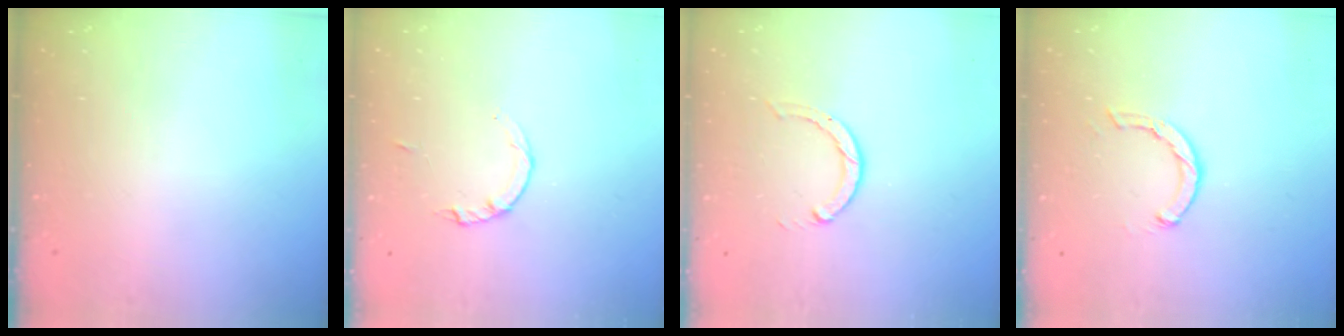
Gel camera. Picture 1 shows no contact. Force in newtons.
{"total": 2.2, "press": 2.1, "slide": 0.3}
{"total": 3.1, "press": 3.0, "slide": 0.4}
{"total": 2.1, "press": 2.1, "slide": 0.3}